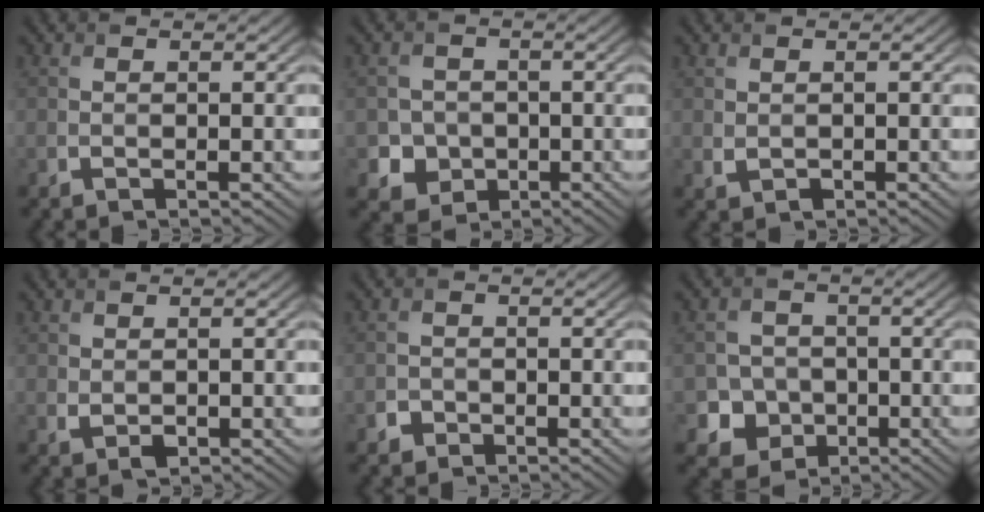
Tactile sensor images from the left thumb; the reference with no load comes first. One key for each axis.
{"total": 4.2, "fx": -1.1, "fy": 3.9, "fz": 1.1, "tx": -0.020, "ty": -0.007, "tz": -0.035}
{"total": 0.8, "fx": 0.1, "fy": 0.6, "fz": 0.4, "tx": -0.014, "ty": -0.005, "tz": 0.008}
{"total": 1.1, "fx": 0.0, "fy": 0.8, "fz": 0.8, "tx": -0.020, "ty": -0.006, "tz": 0.005}
{"total": 1.3, "fx": -0.8, "fy": 1.0, "fz": 0.2, "tx": 0.000, "ty": 0.000, "tz": -0.018}
{"total": 5.0, "fx": -1.7, "fy": 4.5, "fz": 1.4, "tx": -0.021, "ty": -0.005, "tz": -0.052}